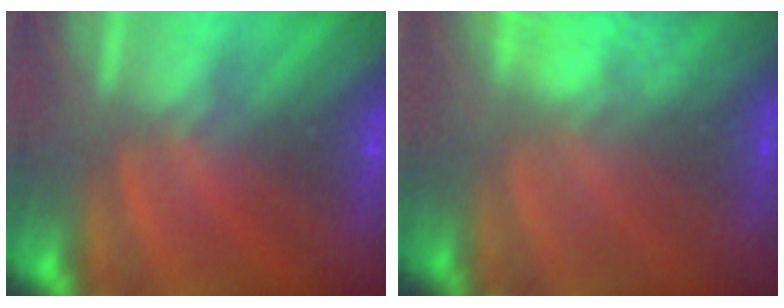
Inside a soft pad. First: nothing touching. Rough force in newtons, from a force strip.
{"total": 5.5}